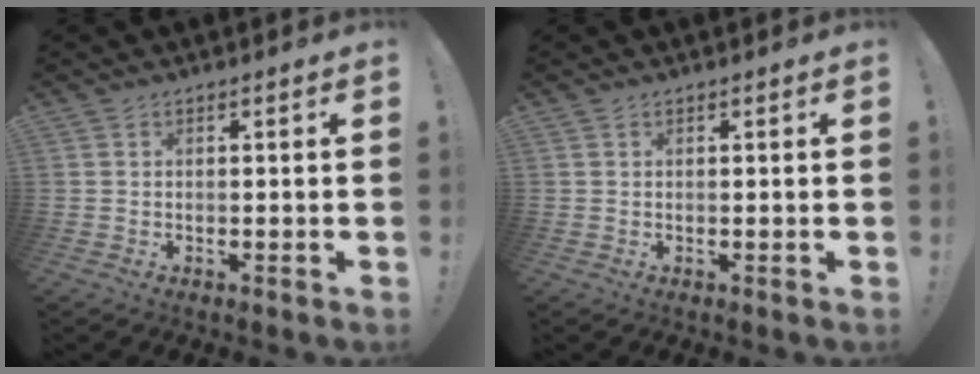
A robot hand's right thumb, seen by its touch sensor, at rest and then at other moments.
{"total": 0.0}